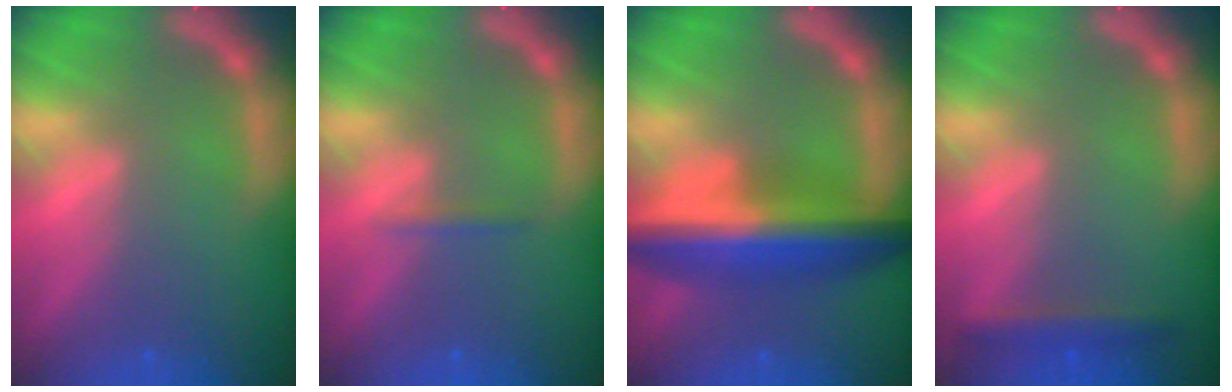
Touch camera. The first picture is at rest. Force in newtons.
{"total": 0.9}
{"total": 9.5}
{"total": 2.4}